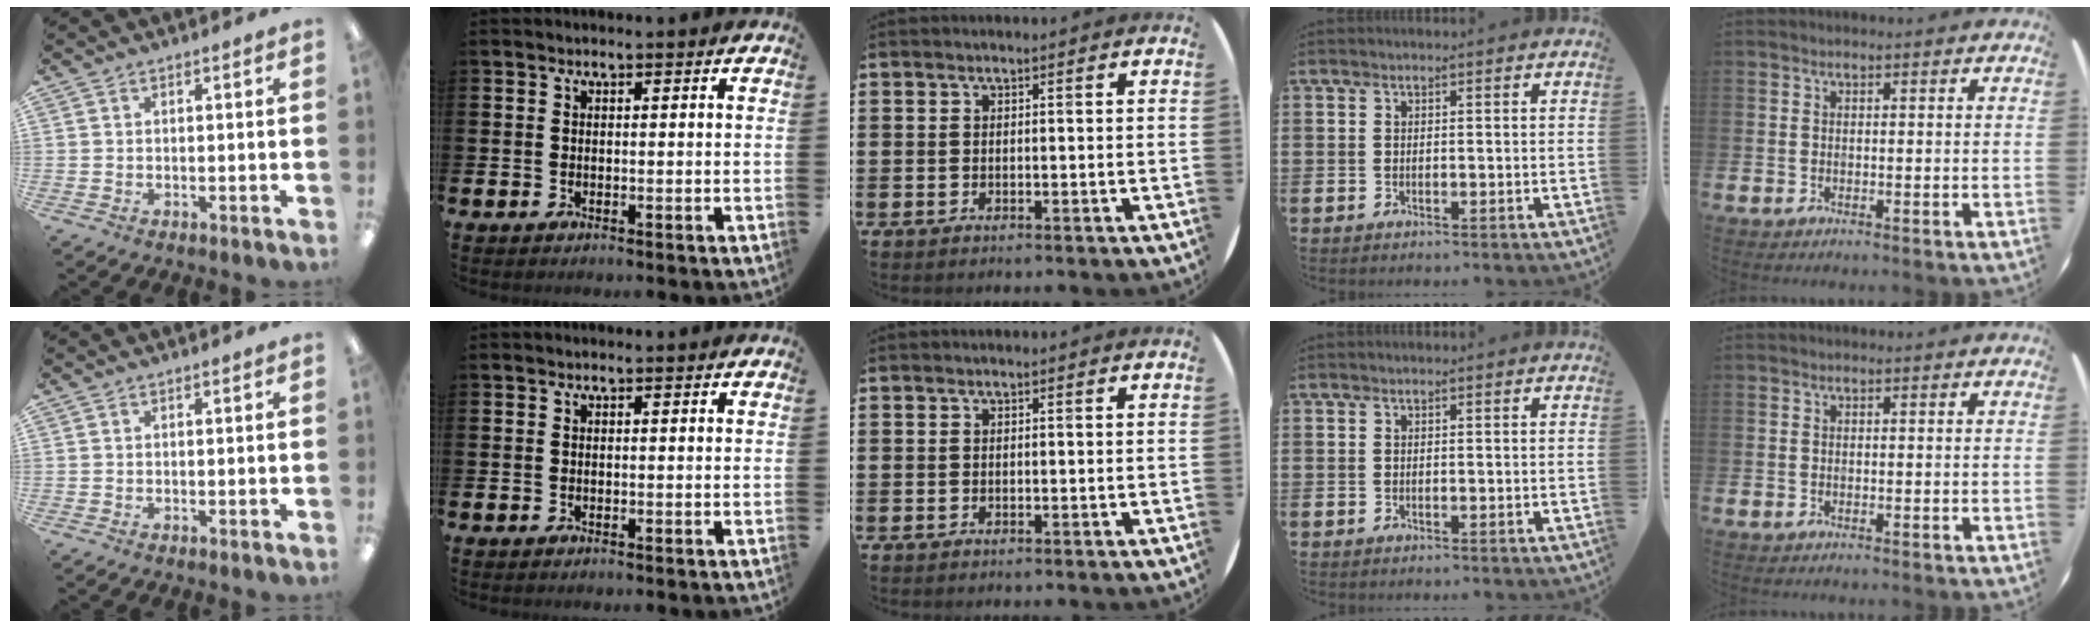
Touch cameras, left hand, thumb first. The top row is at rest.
{}